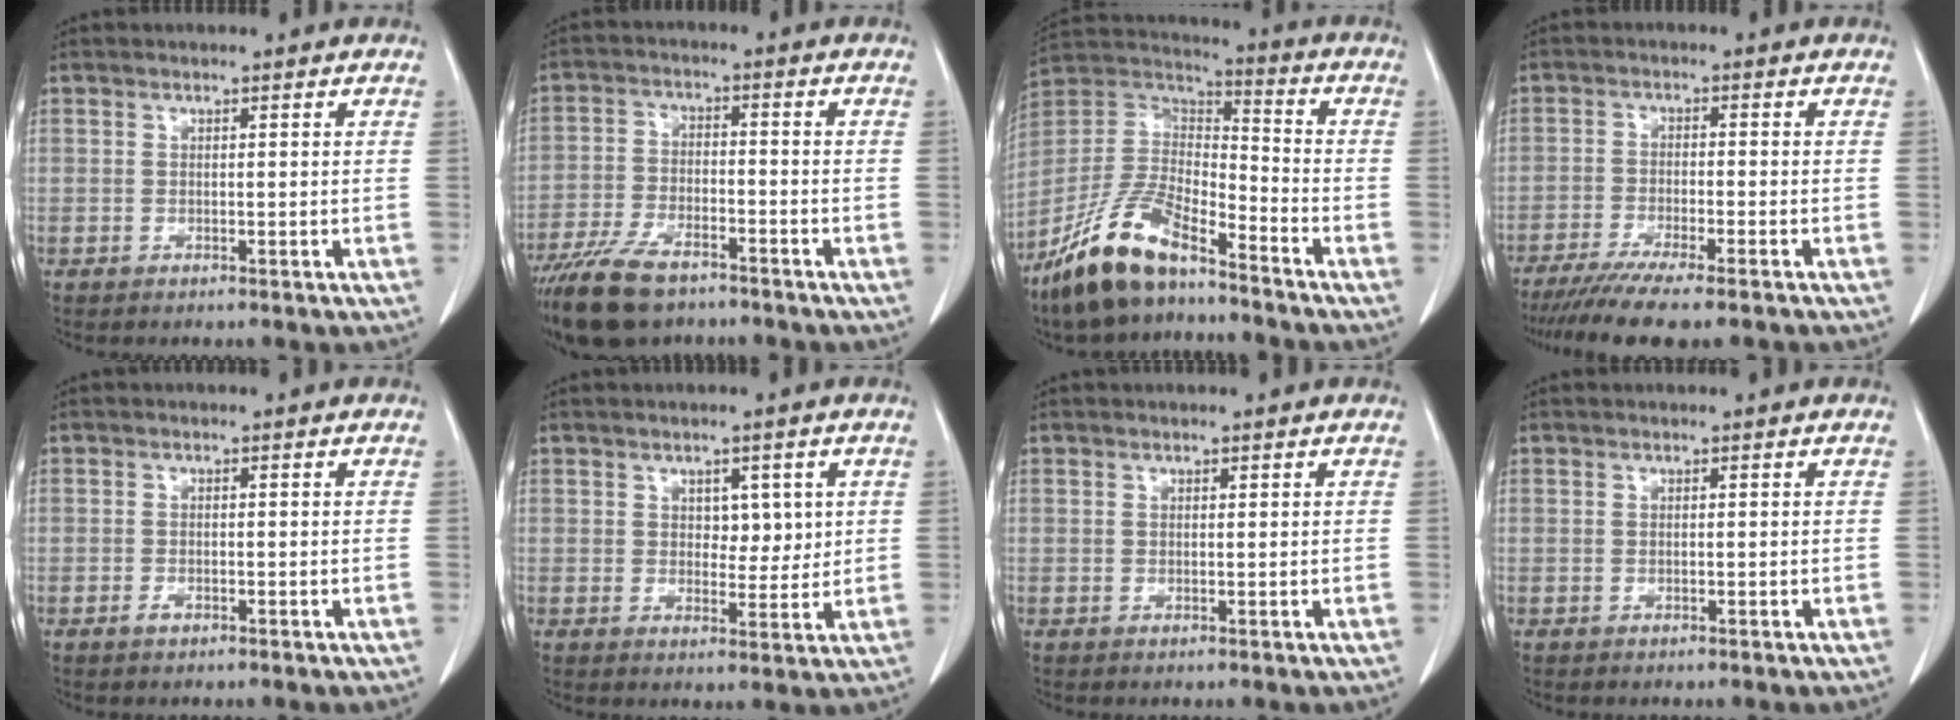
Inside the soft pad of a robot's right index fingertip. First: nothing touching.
{"total": 12.2, "force": [-8.9, 4.8, 6.8], "torque": [-0.135, -0.016, -0.159]}
{"total": 16.4, "force": [-11.7, 5.2, 10.3], "torque": [-0.216, 0.001, -0.220]}
{"total": 11.2, "force": [-8.9, 1.2, 6.7], "torque": [-0.105, -0.019, -0.138]}
{"total": 1.6, "force": [-0.8, 0.9, 1.0], "torque": [-0.017, 0.003, -0.011]}
{"total": 5.3, "force": [1.5, 3.1, 4.0], "torque": [-0.056, 0.005, 0.030]}
{"total": 0.6, "force": [0.3, 0.4, 0.3], "torque": [-0.007, 0.000, 0.006]}
{"total": 0.0}